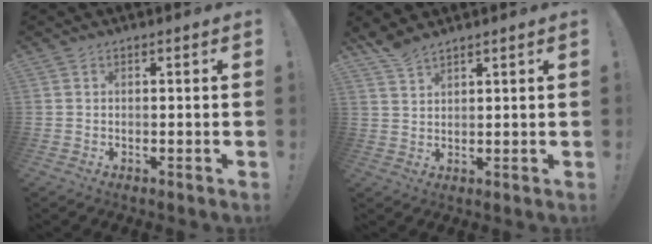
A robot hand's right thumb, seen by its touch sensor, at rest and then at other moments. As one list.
[{"total": 4.4, "force": [4.0, 0.9, 1.7], "torque": [-0.032, -0.023, 0.075]}]